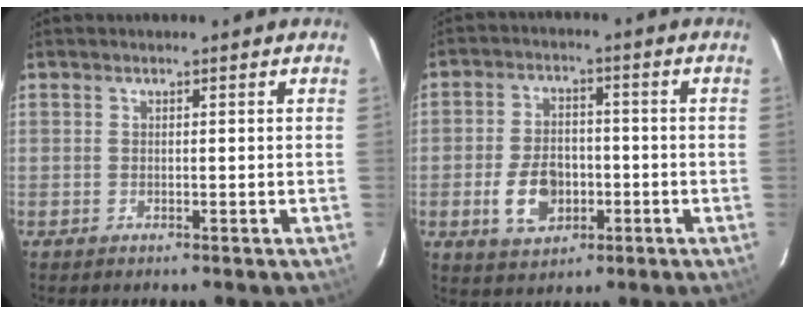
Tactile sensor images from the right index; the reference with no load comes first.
{"total": 9.0, "force": [-2.9, 6.0, 6.0], "torque": [-0.126, 0.008, -0.038]}